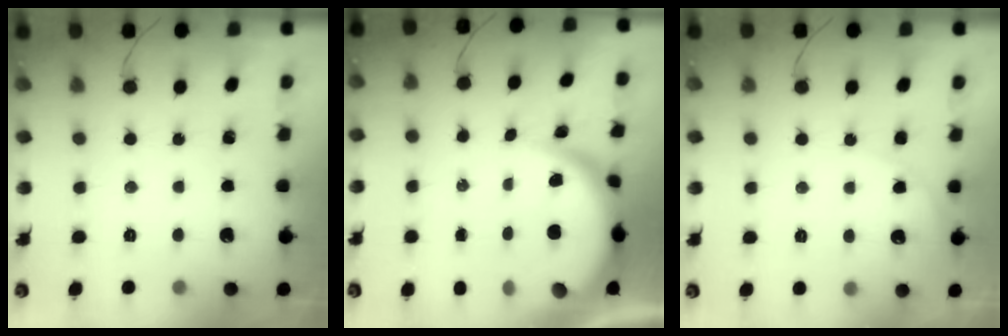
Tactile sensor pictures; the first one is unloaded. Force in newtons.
{"total": 8.5, "press": 8.4, "slide": 1.6}
{"total": 4.1, "press": 4.1, "slide": 0.6}